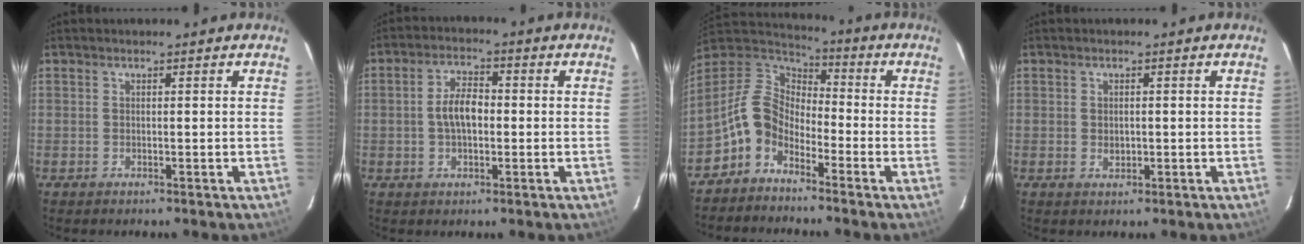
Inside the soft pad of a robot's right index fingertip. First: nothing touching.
{"total": 5.7, "force": [-0.4, 3.1, 4.8], "torque": [-0.093, 0.012, -0.004]}
{"total": 9.7, "force": [-5.4, 6.2, 5.1], "torque": [-0.106, 0.027, -0.124]}
{"total": 1.4, "force": [-0.1, 1.2, 0.7], "torque": [-0.011, -0.001, 0.001]}